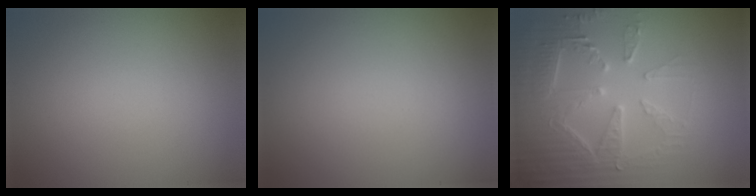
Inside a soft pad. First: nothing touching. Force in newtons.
{"total": 0.0}
{"total": 6.2, "press": 5.4, "slide": 3.1}